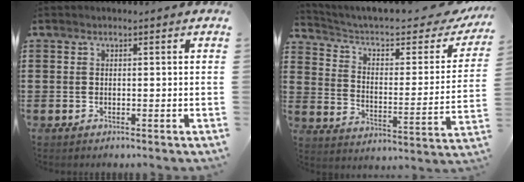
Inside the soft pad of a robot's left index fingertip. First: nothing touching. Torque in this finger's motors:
{"motor_torque": [2.14, 0.00, 1.05, 0.21]}